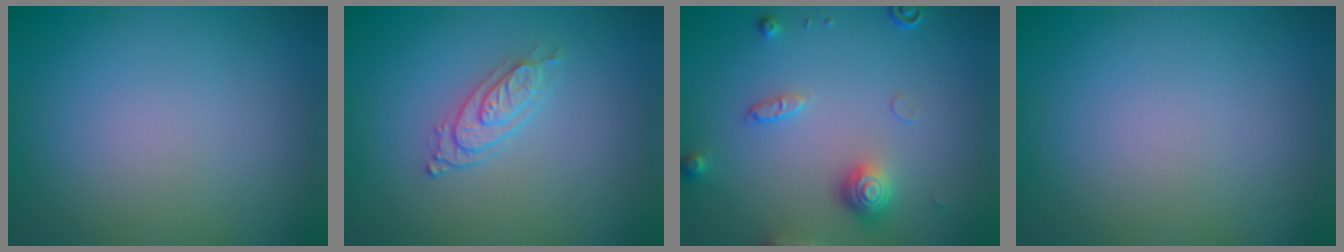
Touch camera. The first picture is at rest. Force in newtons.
{"total": 2.5, "press": 2.1, "slide": 1.4}
{"total": 3.0, "press": 2.8, "slide": 0.9}
{"total": 0.0}